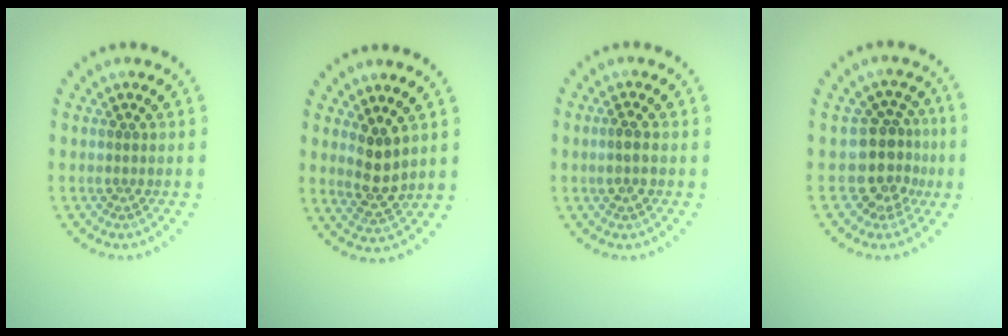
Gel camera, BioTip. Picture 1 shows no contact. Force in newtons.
{"total": 2.9, "press": 2.8, "slide": 0.9}
{"total": 1.7, "press": 1.6, "slide": 0.3}
{"total": 3.8, "press": 3.0, "slide": 2.2}